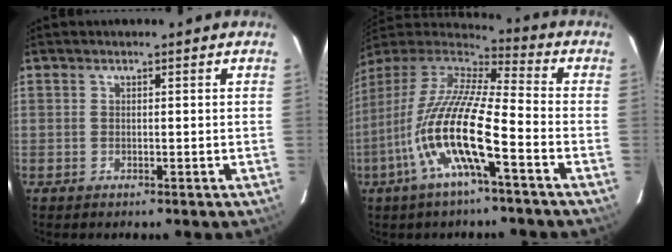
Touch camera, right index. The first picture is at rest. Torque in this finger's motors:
{"motor_torque": [1.51, -0.63, 1.05, 0.21]}